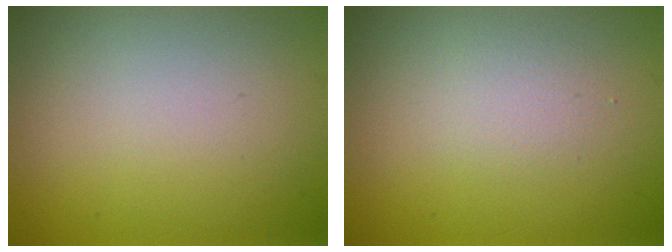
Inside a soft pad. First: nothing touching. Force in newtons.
{"total": 1.4, "press": 1.4, "slide": 0.1}